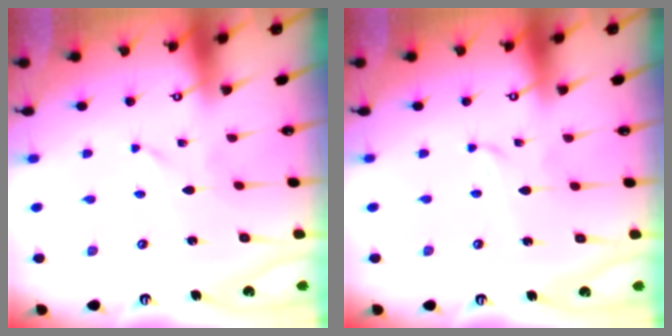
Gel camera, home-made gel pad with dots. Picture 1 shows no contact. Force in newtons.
{"total": 2.2, "press": 2.2, "slide": 0.2}